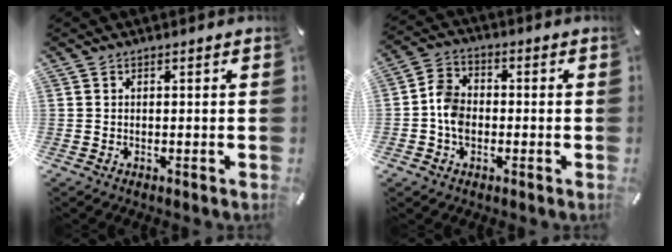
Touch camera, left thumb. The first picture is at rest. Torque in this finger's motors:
{"motor_torque": [1.07, 2.08, 0.51, -0.42, 0.32]}